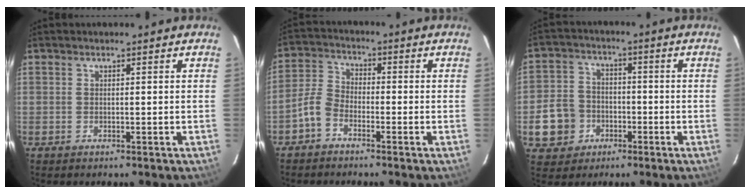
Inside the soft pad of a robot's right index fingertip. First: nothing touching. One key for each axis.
{"total": 4.9, "fx": -3.0, "fy": 2.9, "fz": 2.4, "tx": -0.060, "ty": 0.016, "tz": -0.067}
{"total": 9.4, "fx": -2.9, "fy": 8.5, "fz": 2.7, "tx": -0.090, "ty": 0.025, "tz": -0.039}